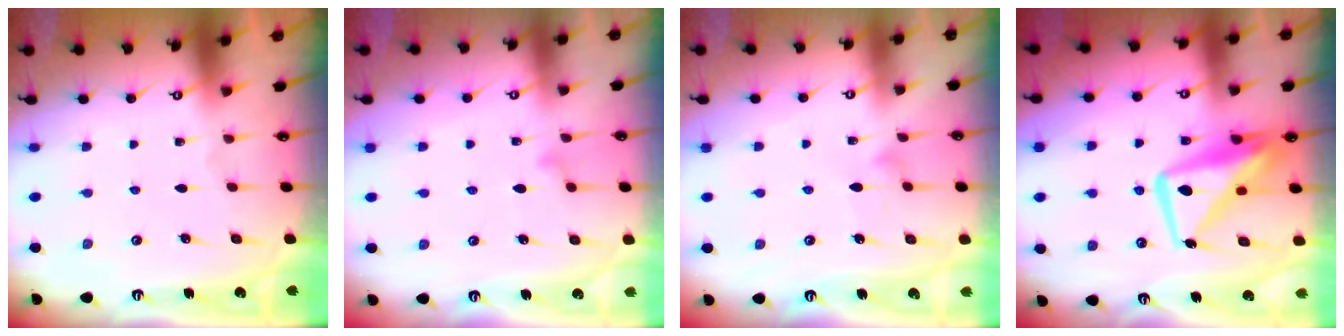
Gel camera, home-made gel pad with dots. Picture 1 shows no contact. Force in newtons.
{"total": 8.5, "press": 8.5, "slide": 0.6}
{"total": 5.7, "press": 5.7, "slide": 0.3}
{"total": 13.6, "press": 13.5, "slide": 1.6}